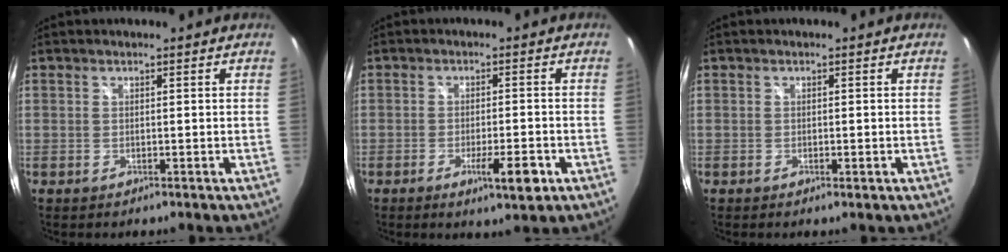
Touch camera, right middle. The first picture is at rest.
{"total": 5.8, "force": [-2.8, 1.0, 5.0], "torque": [-0.090, -0.013, -0.041]}
{"total": 0.9, "force": [-0.4, 0.3, 0.8], "torque": [-0.012, 0.000, -0.006]}